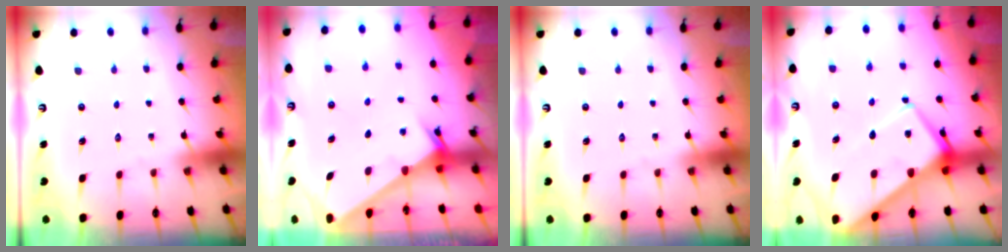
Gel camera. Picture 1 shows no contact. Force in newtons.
{"total": 2.4, "press": 2.4, "slide": 0.2}
{"total": 0.0}
{"total": 13.1, "press": 13.0, "slide": 0.6}